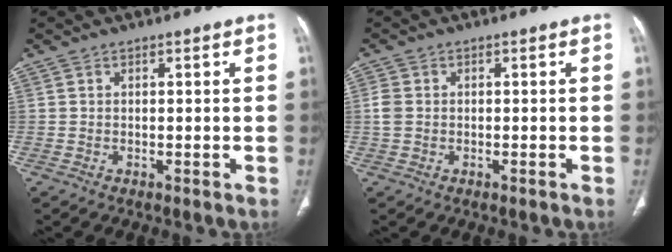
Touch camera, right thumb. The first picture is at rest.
{"total": 2.3, "force": [-0.3, 1.8, 1.4], "torque": [-0.039, 0.004, -0.008]}